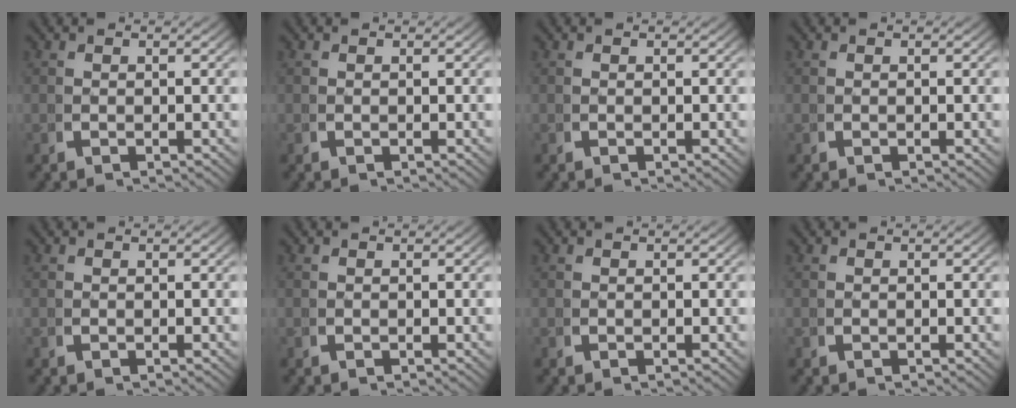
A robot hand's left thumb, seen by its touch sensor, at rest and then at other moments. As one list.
[{"total": 0.0}, {"total": 0.0}, {"total": 0.6, "force": [0.2, -0.5, -0.2], "torque": [0.006, -0.002, 0.007]}, {"total": 0.0}, {"total": 0.0}, {"total": 0.0}, {"total": 0.0}]